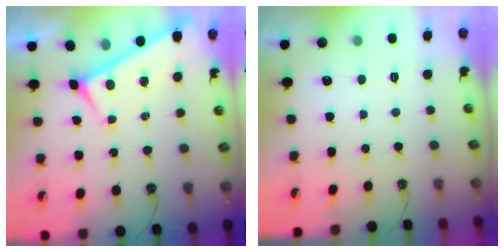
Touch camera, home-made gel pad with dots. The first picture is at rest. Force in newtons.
{"total": 0.0}